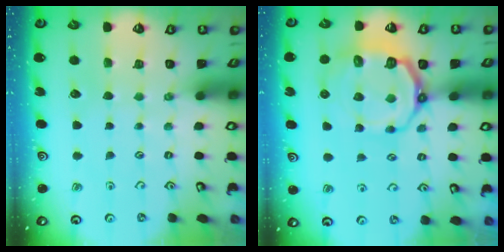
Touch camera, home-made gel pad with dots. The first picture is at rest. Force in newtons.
{"total": 11.2, "press": 10.3, "slide": 4.2}